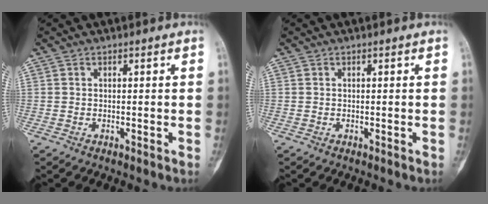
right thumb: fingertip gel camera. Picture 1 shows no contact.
{"total": 0.0}